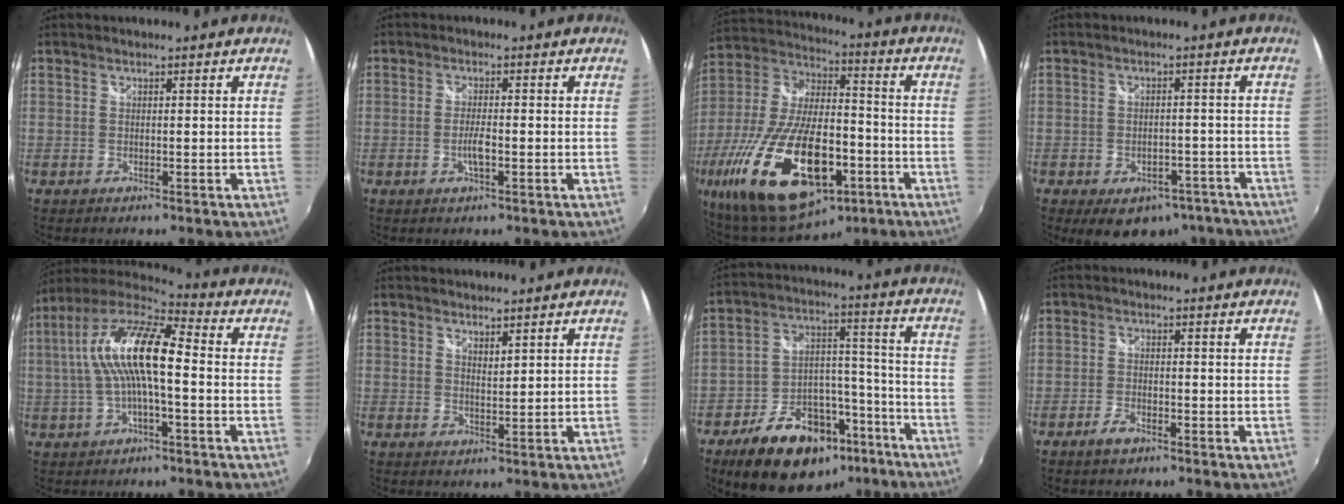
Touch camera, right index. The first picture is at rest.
{"total": 2.8, "force": [-1.0, 0.6, 2.6], "torque": [-0.052, -0.002, -0.019]}
{"total": 30.6, "force": [-12.9, 14.7, 23.5], "torque": [-0.474, -0.045, -0.207]}
{"total": 13.0, "force": [-9.3, 6.7, 6.0], "torque": [-0.121, 0.001, -0.114]}
{"total": 15.2, "force": [0.3, 4.3, 14.6], "torque": [-0.270, 0.018, -0.002]}
{"total": 2.0, "force": [1.7, 0.6, 1.0], "torque": [-0.015, -0.001, 0.029]}
{"total": 20.2, "force": [-13.3, 11.3, 10.2], "torque": [-0.190, 0.046, -0.185]}
{"total": 2.9, "force": [-2.1, 1.2, 1.6], "torque": [-0.044, -0.002, -0.044]}